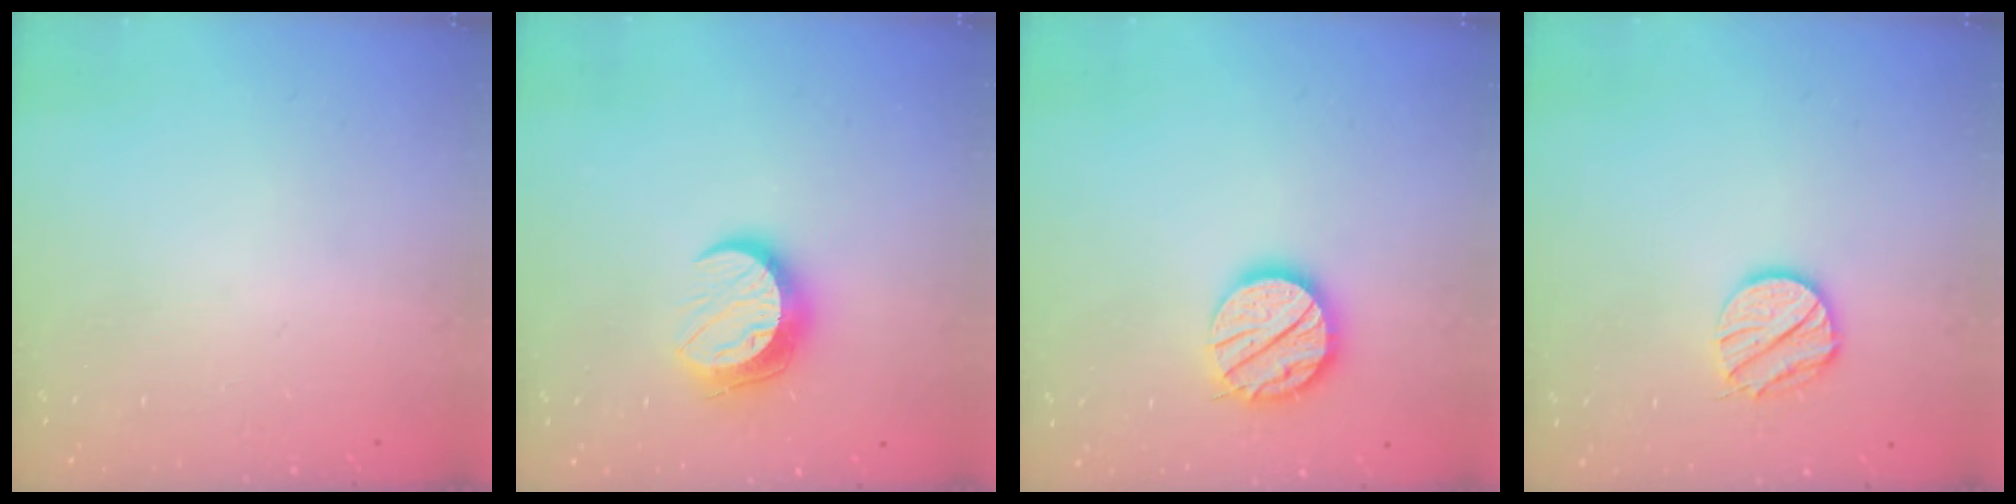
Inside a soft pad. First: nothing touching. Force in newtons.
{"total": 12.0, "press": 12.0, "slide": 0.8}
{"total": 15.1, "press": 15.0, "slide": 1.3}
{"total": 11.2, "press": 11.2, "slide": 1.0}